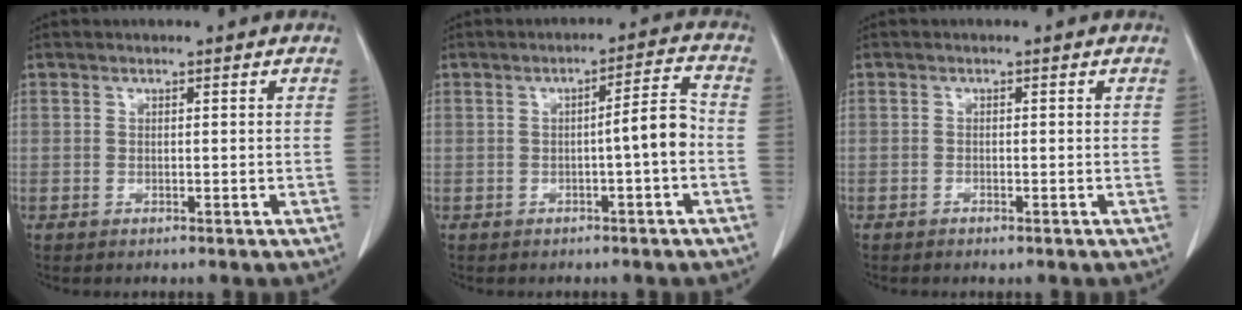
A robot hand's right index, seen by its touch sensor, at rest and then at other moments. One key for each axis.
{"total": 5.0, "fx": -1.2, "fy": 0.0, "fz": 4.8, "tx": -0.067, "ty": 0.013, "tz": -0.018}
{"total": 0.6, "fx": -0.5, "fy": 0.3, "fz": 0.4, "tx": -0.008, "ty": -0.001, "tz": -0.002}